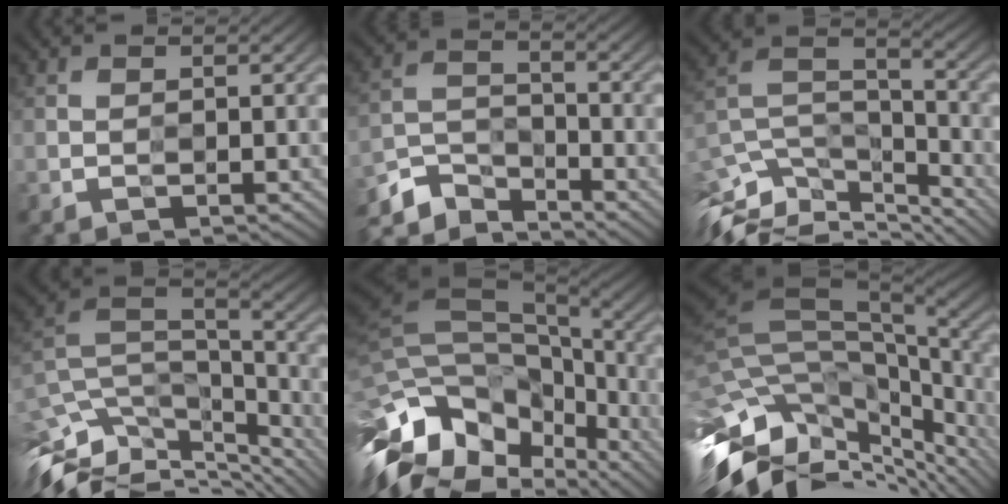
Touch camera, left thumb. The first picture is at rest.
{"total": 7.1, "force": [-6.1, 2.6, 2.6], "torque": [-0.060, -0.008, -0.133]}
{"total": 13.8, "force": [-10.8, 4.8, 7.0], "torque": [-0.178, -0.007, -0.183]}
{"total": 13.6, "force": [-9.3, 5.5, 8.2], "torque": [-0.202, 0.003, -0.153]}
{"total": 15.6, "force": [-6.3, 9.2, 10.9], "torque": [-0.260, -0.023, -0.097]}
{"total": 15.3, "force": [-3.1, 7.7, 12.9], "torque": [-0.263, -0.024, -0.029]}